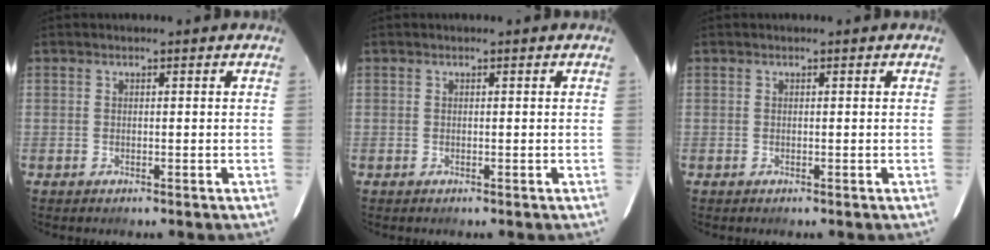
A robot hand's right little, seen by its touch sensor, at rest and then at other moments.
{"total": 0.0}
{"total": 0.0}